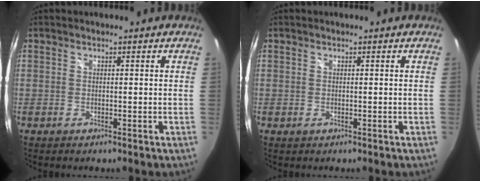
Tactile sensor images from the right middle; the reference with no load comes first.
{"total": 0.0}